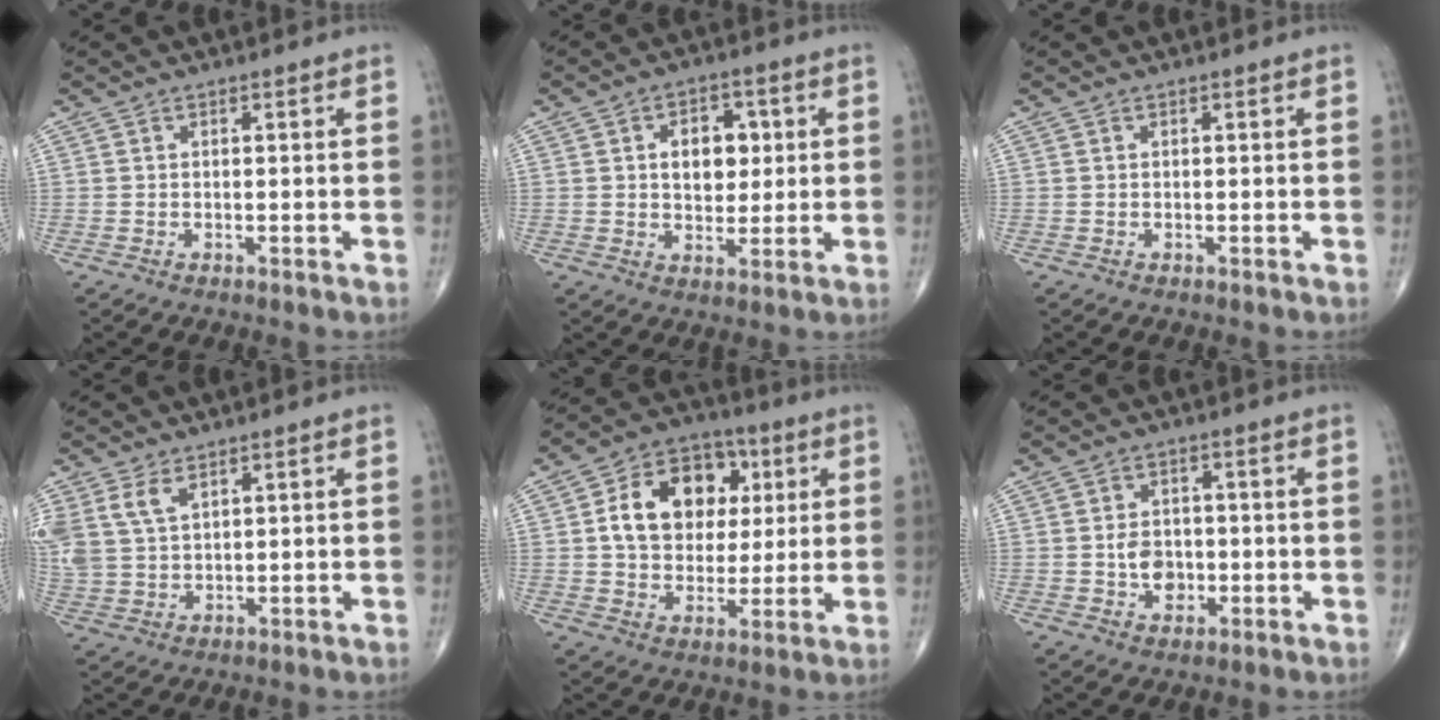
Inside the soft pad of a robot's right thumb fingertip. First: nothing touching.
{"total": 8.2, "force": [1.4, 5.7, 5.8], "torque": [-0.044, -0.001, 0.022]}
{"total": 0.0}
{"total": 7.0, "force": [3.6, 4.0, 4.4], "torque": [-0.096, -0.004, 0.083]}
{"total": 16.3, "force": [3.7, 12.3, 10.0], "torque": [-0.132, 0.008, 0.060]}
{"total": 5.5, "force": [-0.8, 4.2, 3.4], "torque": [-0.035, 0.004, -0.011]}